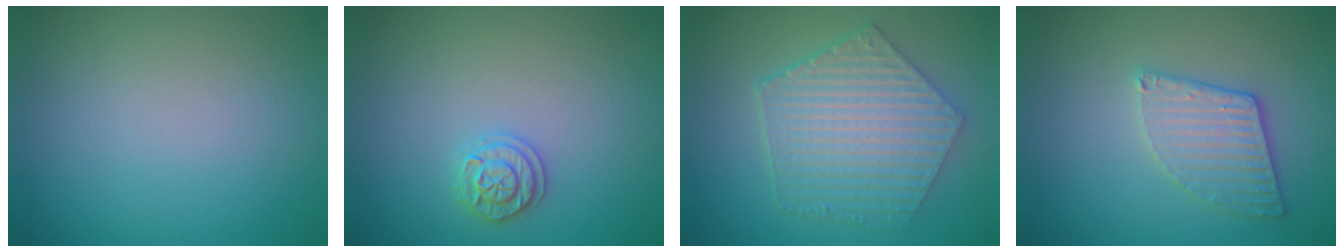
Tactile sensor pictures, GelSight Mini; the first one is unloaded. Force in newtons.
{"total": 1.9, "press": 1.9, "slide": 0.2}
{"total": 6.5, "press": 5.0, "slide": 4.1}
{"total": 3.2, "press": 3.0, "slide": 0.9}